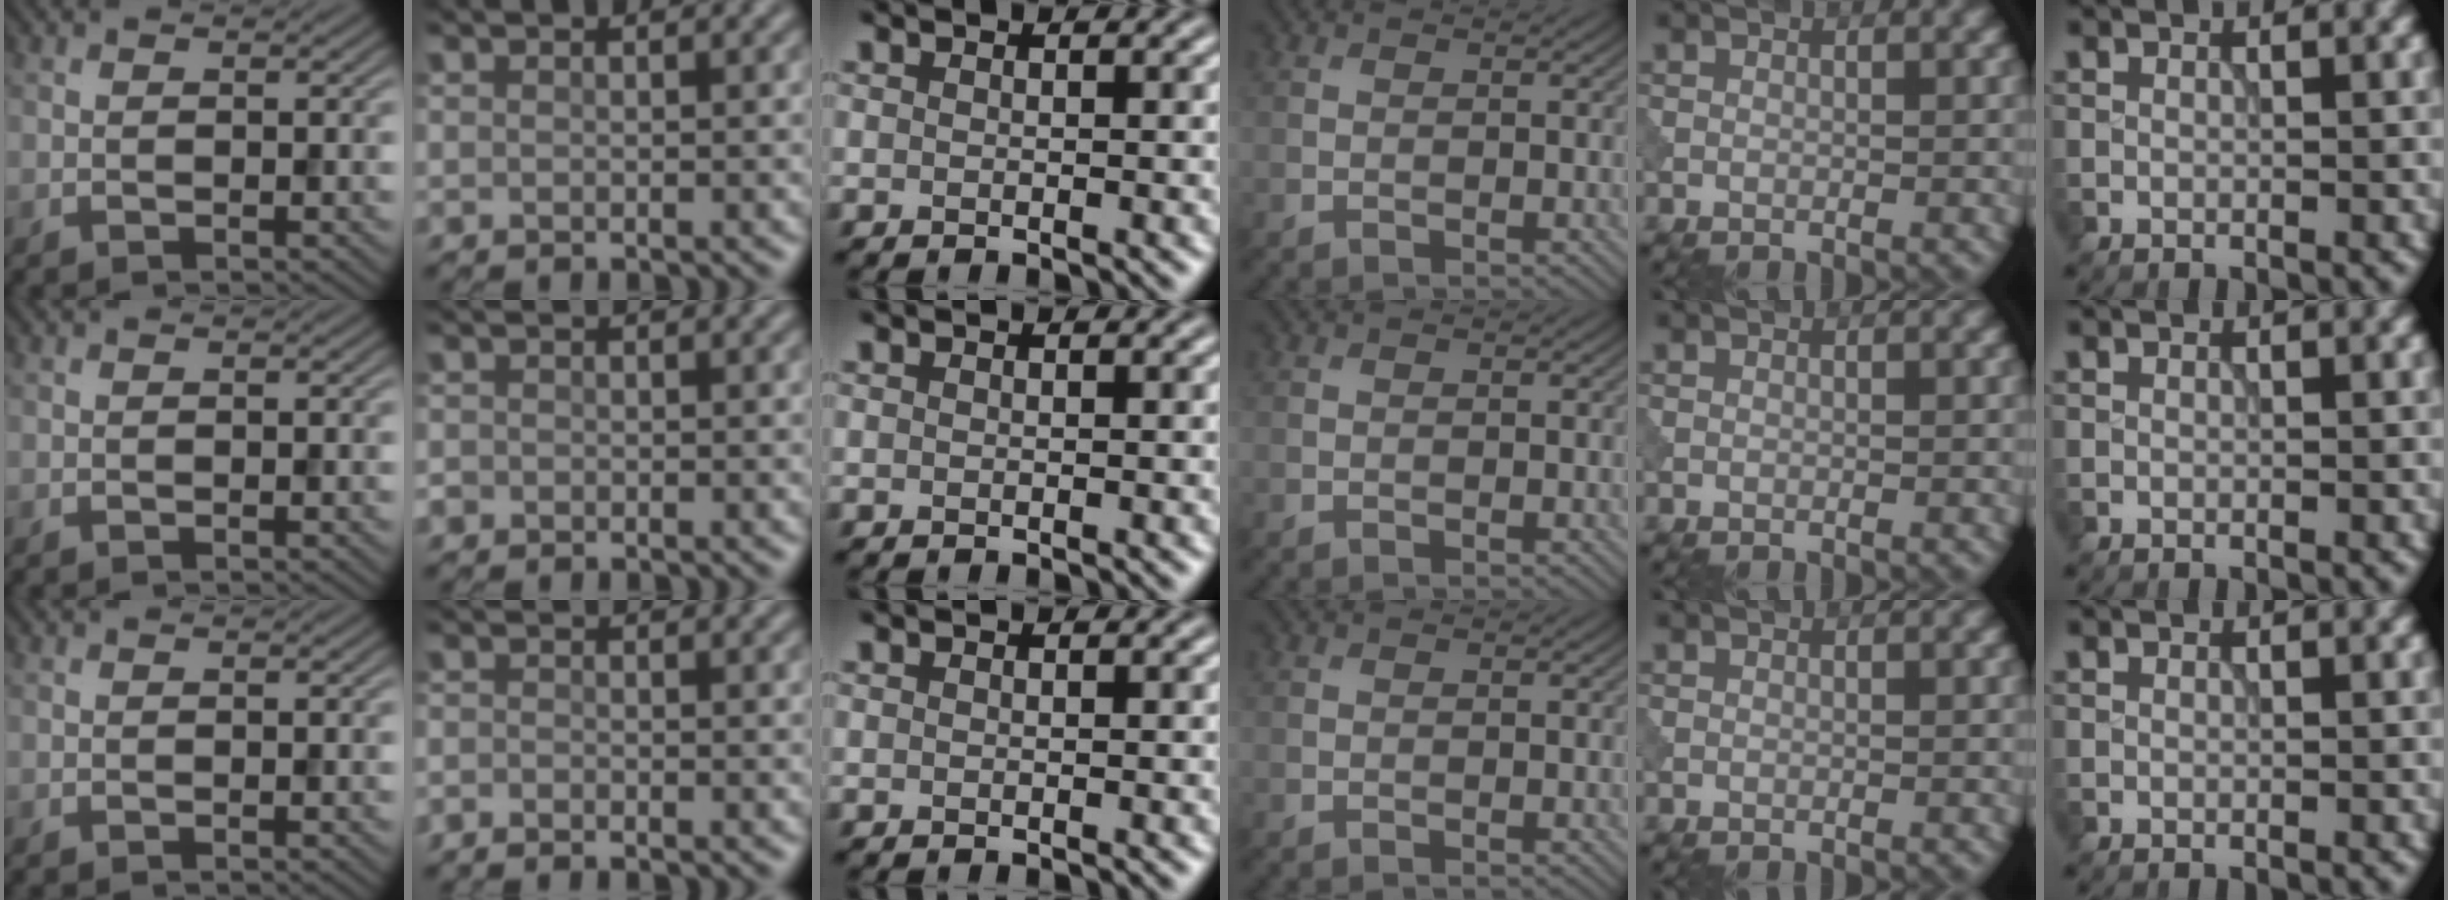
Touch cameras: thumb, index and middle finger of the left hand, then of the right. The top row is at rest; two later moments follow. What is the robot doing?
{"motion": "press", "object": "tv remote"}